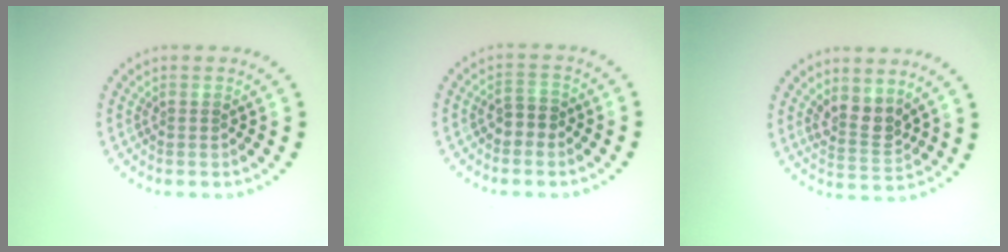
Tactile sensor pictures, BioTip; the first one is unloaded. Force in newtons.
{"total": 1.8, "press": 1.7, "slide": 0.5}
{"total": 2.8, "press": 2.4, "slide": 1.3}